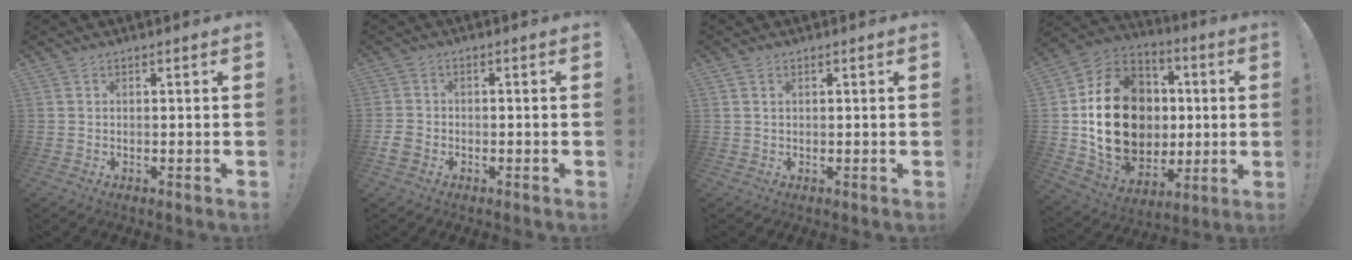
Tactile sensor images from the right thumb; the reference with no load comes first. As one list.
[{"total": 4.0, "force": [-1.7, 3.0, 2.1], "torque": [-0.043, 0.007, -0.030]}, {"total": 1.1, "force": [0.6, 0.7, 0.6], "torque": [-0.010, 0.001, 0.010]}, {"total": 24.5, "force": [1.6, 19.7, 14.5], "torque": [-0.244, 0.006, 0.068]}]